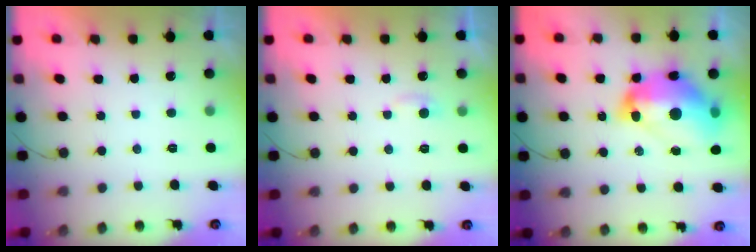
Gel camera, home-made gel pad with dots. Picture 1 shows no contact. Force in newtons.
{"total": 2.7, "press": 2.7, "slide": 0.2}
{"total": 20.0, "press": 19.9, "slide": 1.4}